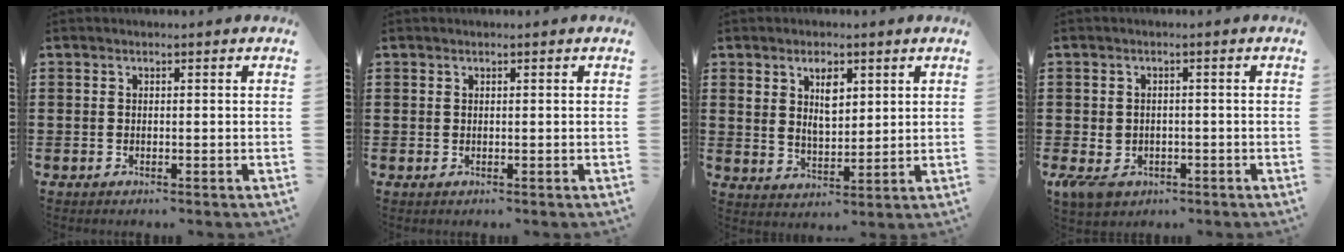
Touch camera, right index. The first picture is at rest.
{"total": 0.0}
{"total": 4.9, "force": [2.2, 2.4, 3.7], "torque": [-0.066, 0.001, 0.034]}
{"total": 2.7, "force": [-1.5, 1.9, 1.1], "torque": [-0.040, -0.005, -0.035]}